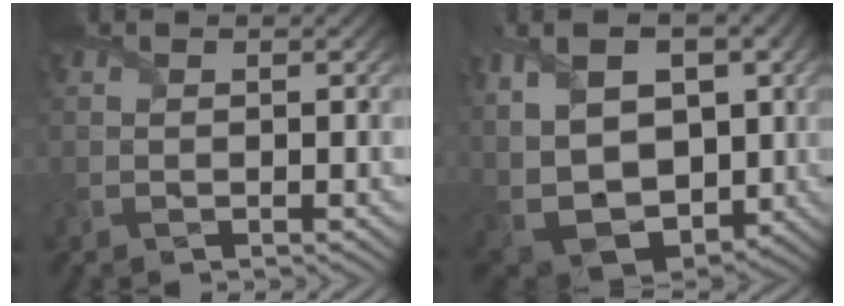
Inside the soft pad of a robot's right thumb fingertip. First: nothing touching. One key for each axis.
{"total": 15.7, "fx": 2.3, "fy": 10.2, "fz": 11.7, "tx": -0.233, "ty": 0.007, "tz": 0.043}